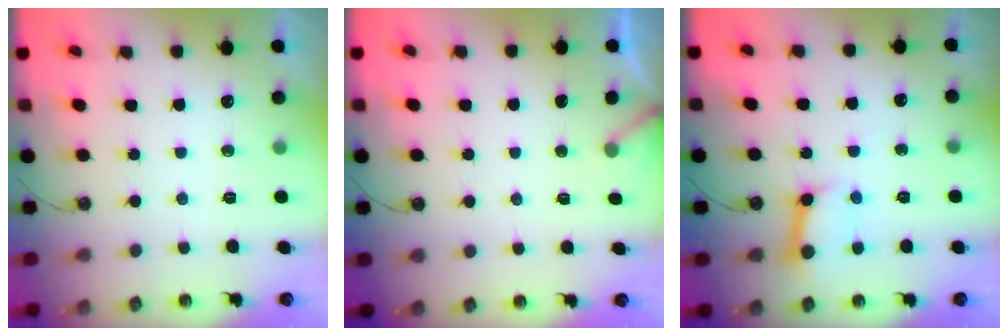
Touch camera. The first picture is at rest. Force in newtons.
{"total": 2.3, "press": 2.3, "slide": 0.1}
{"total": 10.6, "press": 10.5, "slide": 1.4}